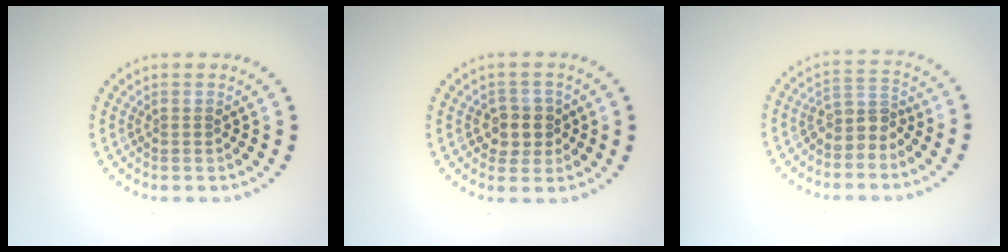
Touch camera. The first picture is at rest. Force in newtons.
{"total": 2.6, "press": 2.4, "slide": 0.9}
{"total": 2.7, "press": 2.1, "slide": 1.7}